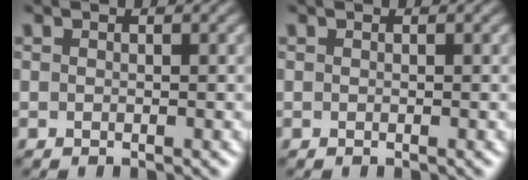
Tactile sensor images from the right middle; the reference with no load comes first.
{"total": 0.0}